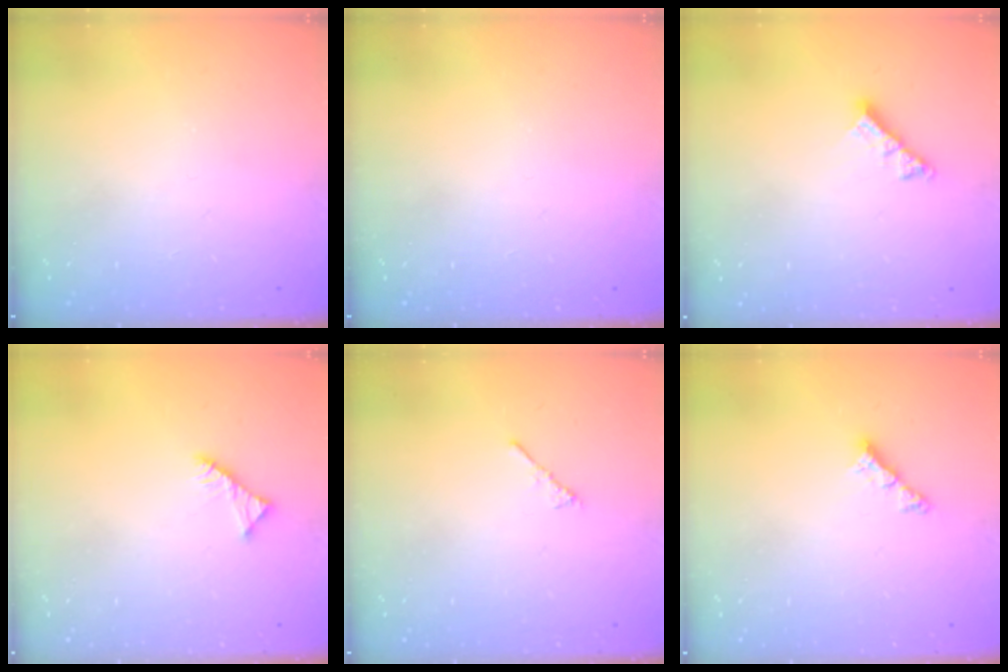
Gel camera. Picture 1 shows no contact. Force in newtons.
{"total": 0.0}
{"total": 6.0, "press": 6.0, "slide": 0.7}
{"total": 2.9, "press": 2.9, "slide": 0.4}
{"total": 2.3, "press": 2.2, "slide": 0.6}
{"total": 4.2, "press": 4.2, "slide": 0.2}